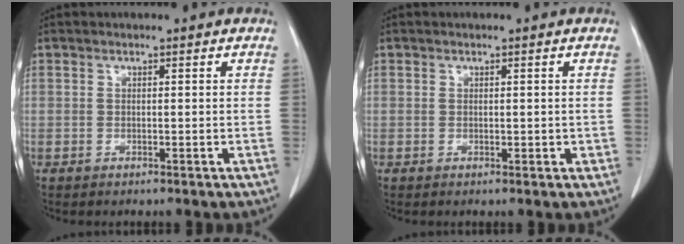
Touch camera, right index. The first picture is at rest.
{"total": 0.9, "force": [0.0, 0.7, 0.6], "torque": [-0.006, 0.001, 0.003]}